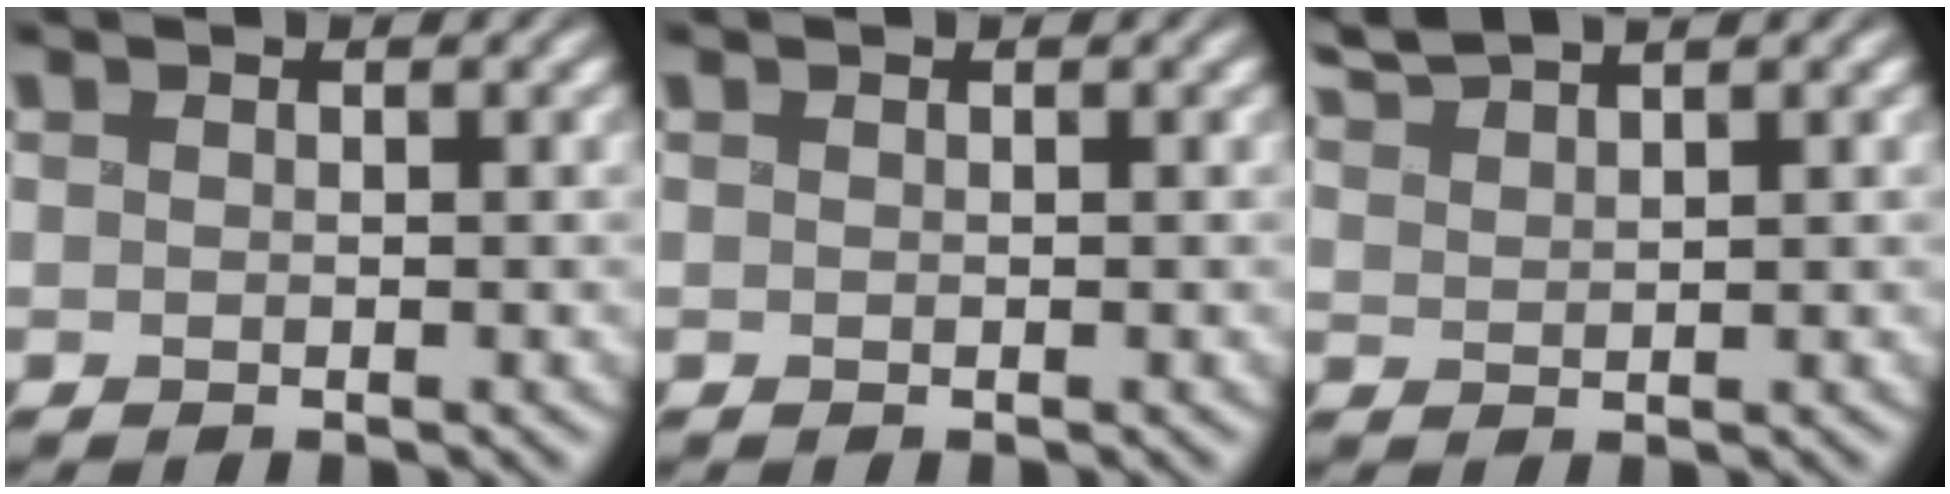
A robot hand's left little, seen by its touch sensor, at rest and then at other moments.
{"total": 0.0}
{"total": 2.9, "force": [2.7, 0.1, 1.2], "torque": [-0.032, 0.015, 0.053]}